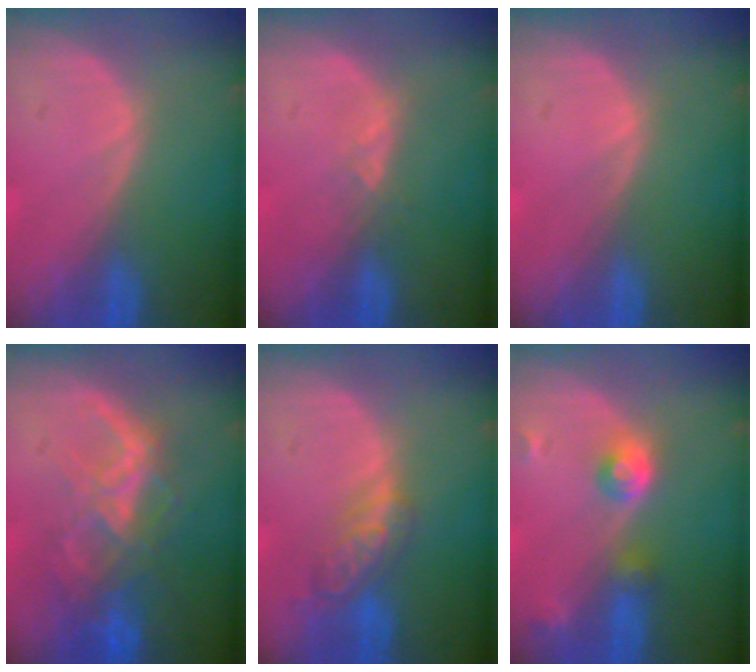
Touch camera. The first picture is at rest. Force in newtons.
{"total": 1.6, "press": 1.5, "slide": 0.7}
{"total": 0.0}
{"total": 8.8, "press": 7.4, "slide": 4.7}
{"total": 5.7, "press": 5.0, "slide": 2.7}
{"total": 4.5, "press": 4.1, "slide": 1.8}